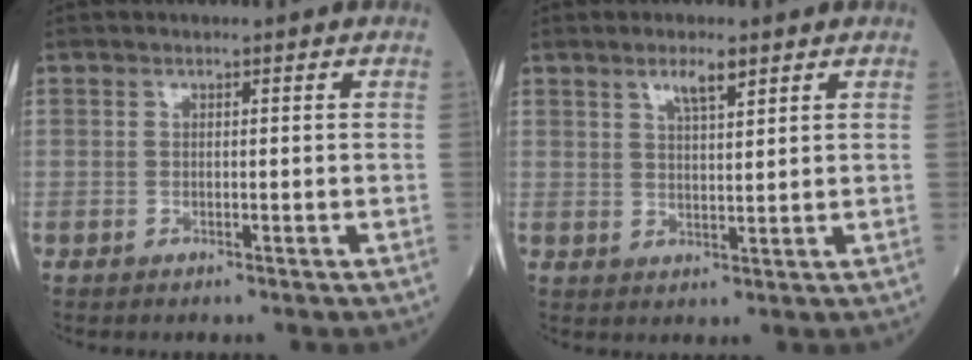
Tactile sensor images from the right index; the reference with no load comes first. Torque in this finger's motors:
{"motor_torque": [0.06, 0.06, 0.03, 0.01]}